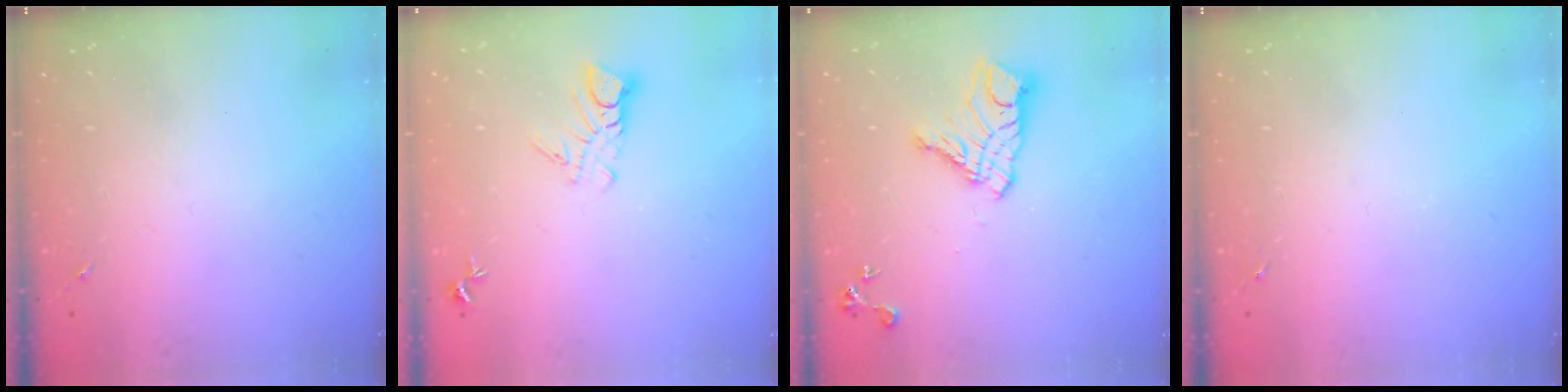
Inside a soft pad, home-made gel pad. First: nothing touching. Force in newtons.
{"total": 5.9, "press": 5.9, "slide": 0.5}
{"total": 13.2, "press": 13.2, "slide": 1.3}
{"total": 0.0}